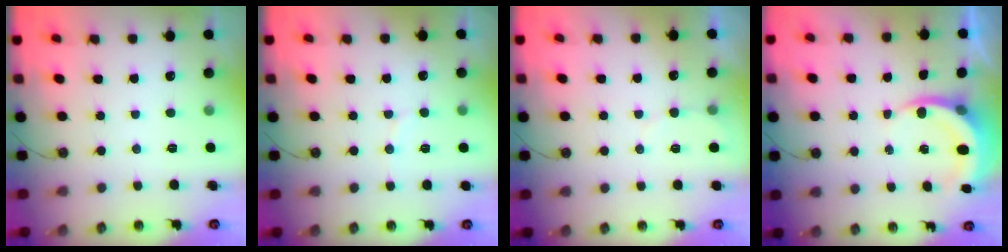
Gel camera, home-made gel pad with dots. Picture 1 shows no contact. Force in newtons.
{"total": 4.7, "press": 4.5, "slide": 1.0}
{"total": 2.8, "press": 2.8, "slide": 0.3}
{"total": 5.3, "press": 5.3, "slide": 0.6}